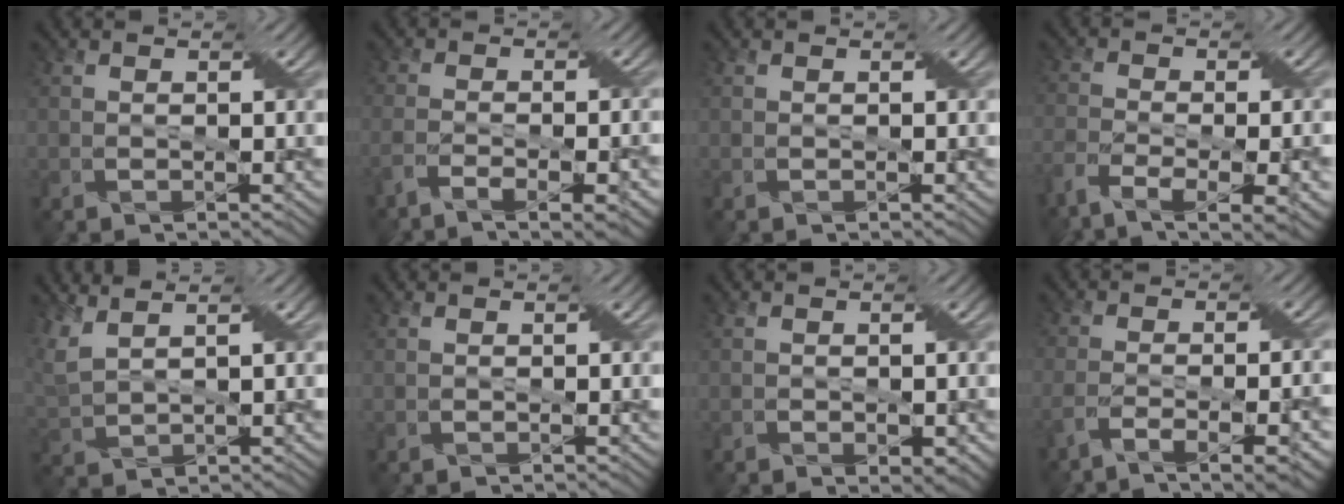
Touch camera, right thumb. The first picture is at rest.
{"total": 6.2, "force": [-4.1, 1.2, 4.6], "torque": [-0.079, -0.002, -0.070]}
{"total": 0.0}
{"total": 9.4, "force": [-5.8, 3.0, 6.8], "torque": [-0.139, -0.018, -0.096]}
{"total": 4.9, "force": [3.4, 1.4, 3.3], "torque": [-0.099, 0.011, 0.068]}
{"total": 0.0}
{"total": 1.7, "force": [-0.5, 1.0, 1.3], "torque": [-0.022, -0.006, -0.002]}
{"total": 7.7, "force": [-4.8, 1.5, 5.9], "torque": [-0.095, 0.001, -0.079]}